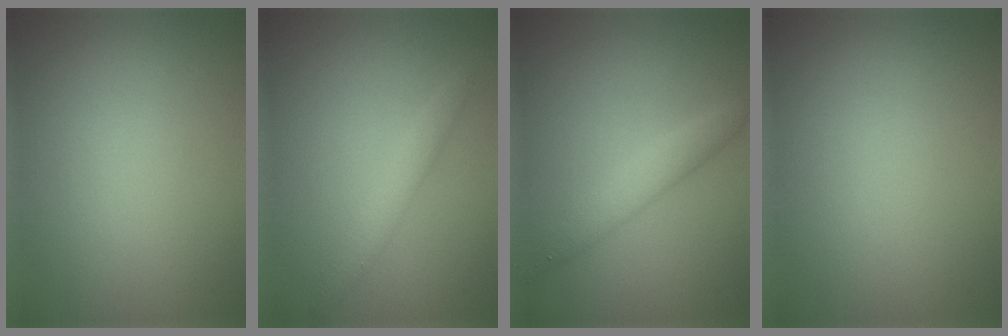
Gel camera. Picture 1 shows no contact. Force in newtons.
{"total": 2.2, "press": 2.2, "slide": 0.1}
{"total": 2.9, "press": 2.9, "slide": 0.0}
{"total": 0.0}